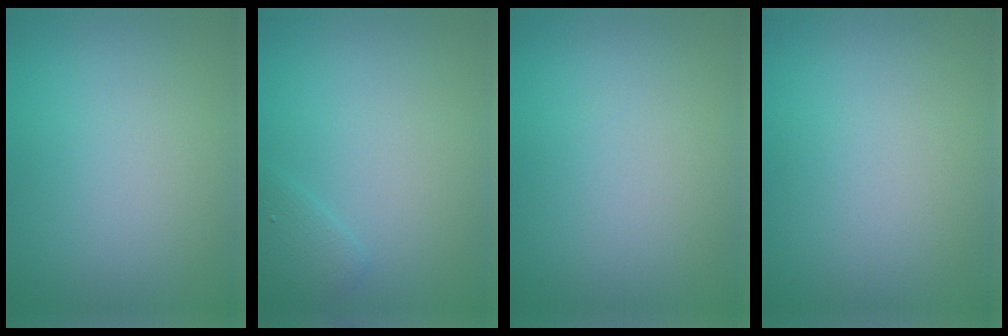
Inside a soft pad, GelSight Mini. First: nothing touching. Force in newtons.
{"total": 1.4, "press": 1.4, "slide": 0.1}
{"total": 0.0}
{"total": 0.0}